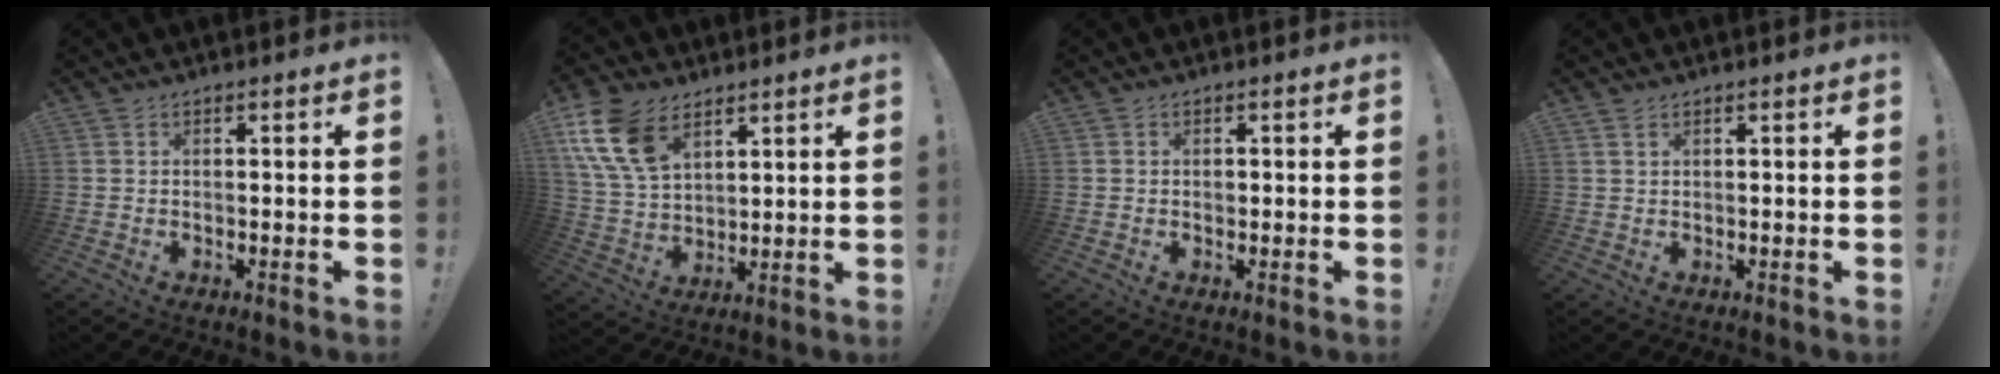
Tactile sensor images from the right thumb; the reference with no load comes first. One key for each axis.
{"total": 15.2, "fx": 8.1, "fy": 9.6, "fz": 8.6, "tx": -0.181, "ty": -0.028, "tz": 0.159}
{"total": 0.8, "fx": -0.1, "fy": 0.8, "fz": 0.2, "tx": -0.002, "ty": 0.001, "tz": -0.003}
{"total": 1.7, "fx": 1.1, "fy": 0.8, "fz": 1.0, "tx": -0.020, "ty": 0.000, "tz": 0.021}